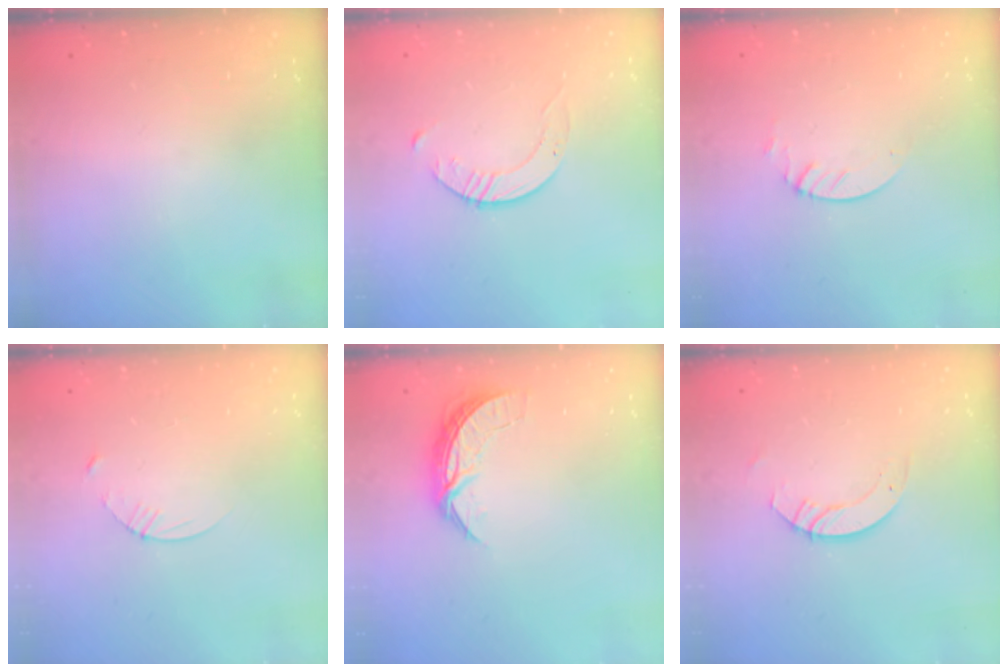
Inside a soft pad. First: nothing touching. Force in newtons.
{"total": 3.1, "press": 3.1, "slide": 0.4}
{"total": 2.1, "press": 2.1, "slide": 0.2}
{"total": 3.4, "press": 3.3, "slide": 0.3}
{"total": 7.1, "press": 7.0, "slide": 0.7}
{"total": 3.7, "press": 3.7, "slide": 0.3}